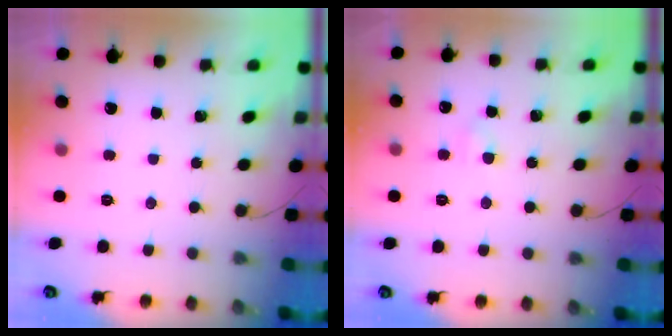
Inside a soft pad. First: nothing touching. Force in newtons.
{"total": 3.0, "press": 2.8, "slide": 1.0}